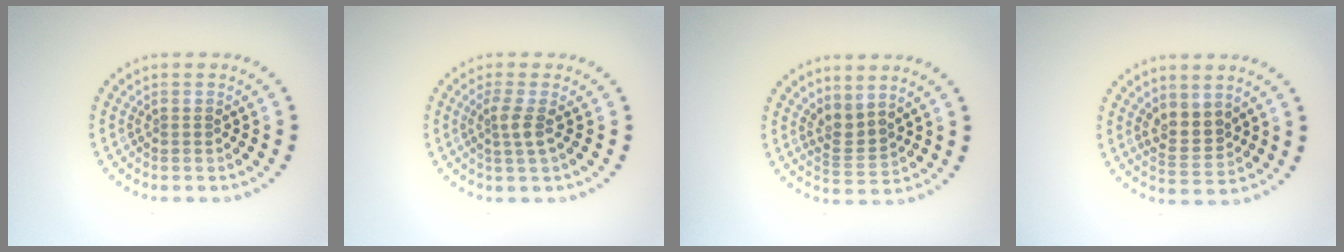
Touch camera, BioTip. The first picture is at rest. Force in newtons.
{"total": 1.9, "press": 1.4, "slide": 1.2}
{"total": 2.3, "press": 1.5, "slide": 1.8}
{"total": 2.8, "press": 2.5, "slide": 1.2}